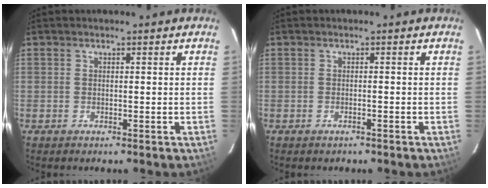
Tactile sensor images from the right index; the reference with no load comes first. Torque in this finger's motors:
{"motor_torque": [0.16, -0.05, 0.02, 0.00]}